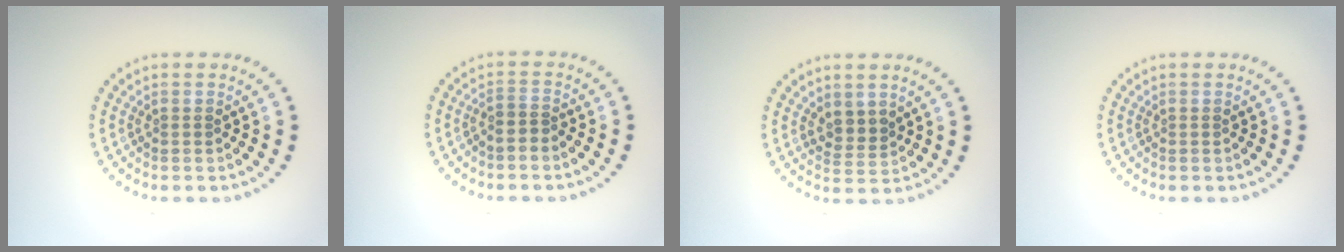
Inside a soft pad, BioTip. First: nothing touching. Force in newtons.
{"total": 0.9, "press": 0.7, "slide": 0.6}
{"total": 1.9, "press": 1.5, "slide": 1.2}
{"total": 0.0}